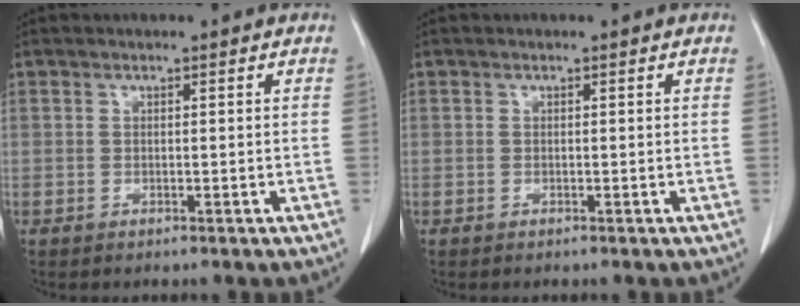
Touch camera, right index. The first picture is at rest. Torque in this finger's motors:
{"motor_torque": [0.00, 0.13, 0.01, 0.00]}